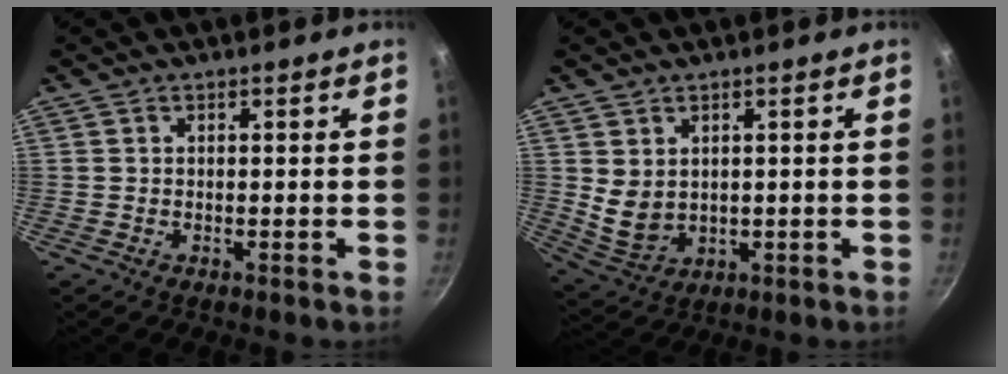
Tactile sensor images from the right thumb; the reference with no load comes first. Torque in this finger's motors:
{"motor_torque": [-0.57, 0.69, 0.49, -0.03, 0.18]}